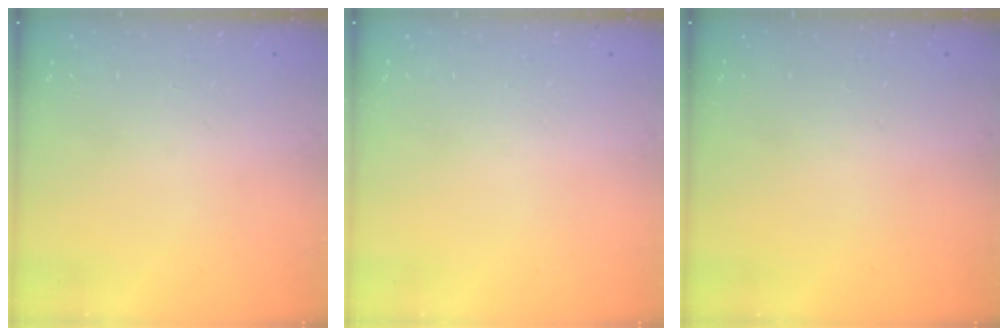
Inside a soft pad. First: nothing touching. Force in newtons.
{"total": 0.0}
{"total": 0.0}